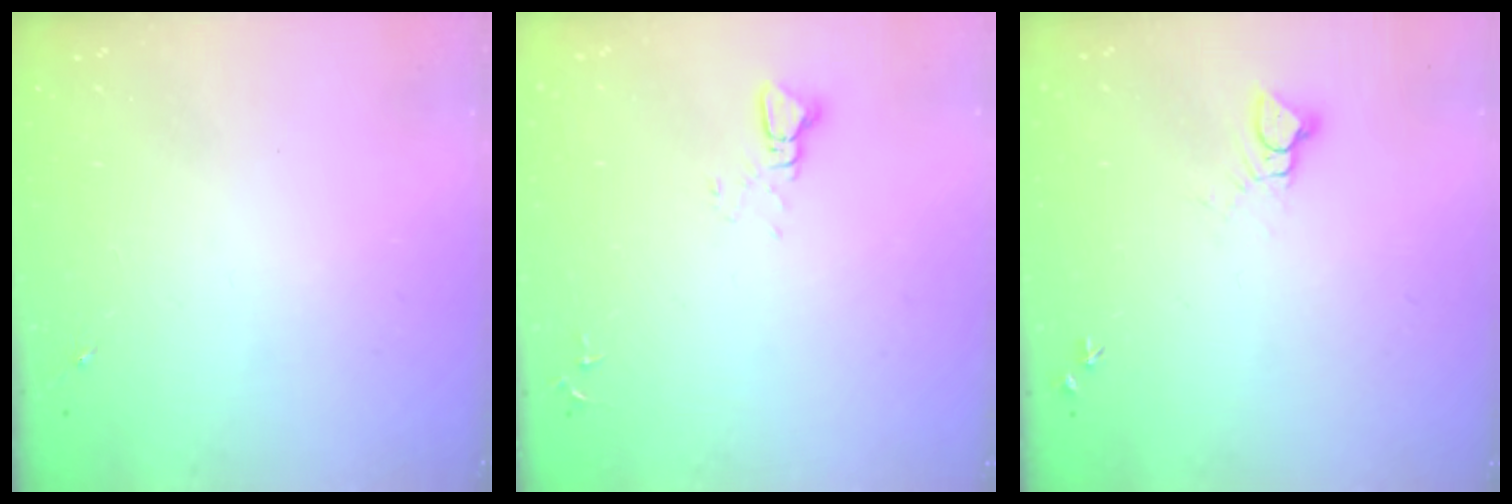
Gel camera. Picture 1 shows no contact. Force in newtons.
{"total": 2.2, "press": 2.2, "slide": 0.1}
{"total": 3.7, "press": 3.7, "slide": 0.2}